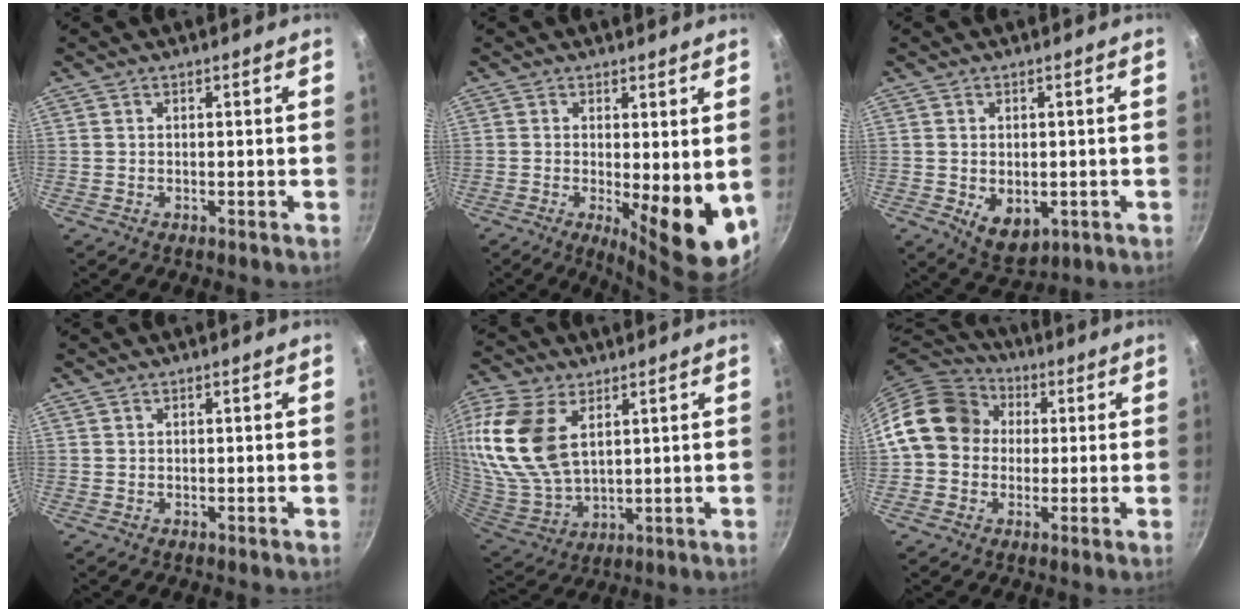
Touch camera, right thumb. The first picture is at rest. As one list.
[{"total": 11.0, "force": [-1.2, 3.6, 10.4], "torque": [-0.123, -0.013, -0.004]}, {"total": 6.9, "force": [-1.1, 4.7, 4.9], "torque": [-0.061, -0.011, -0.001]}, {"total": 0.0}, {"total": 18.3, "force": [6.0, 11.0, 13.3], "torque": [-0.276, -0.026, 0.129]}, {"total": 13.7, "force": [1.5, 11.8, 6.8], "torque": [-0.086, 0.029, 0.008]}]